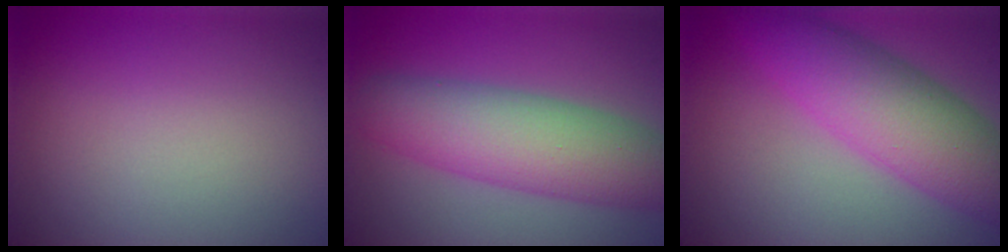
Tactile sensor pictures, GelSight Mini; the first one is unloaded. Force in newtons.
{"total": 7.9, "press": 7.9, "slide": 0.2}
{"total": 8.0, "press": 8.0, "slide": 0.1}